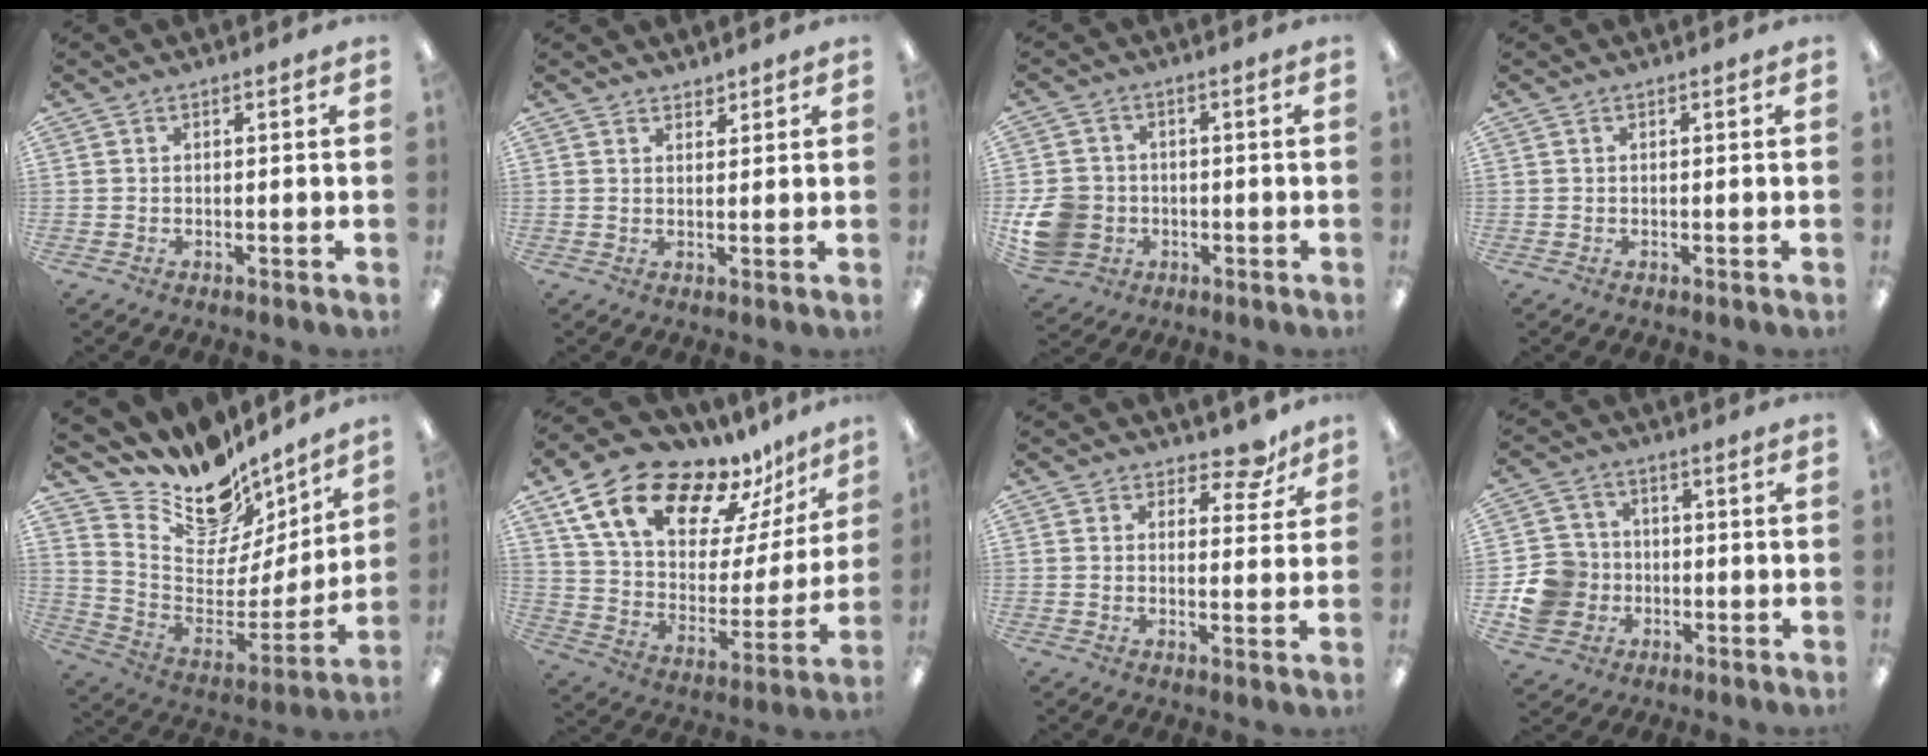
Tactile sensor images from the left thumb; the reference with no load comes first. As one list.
[{"total": 1.9, "force": [1.9, 0.5, -0.1], "torque": [0.009, -0.011, 0.034]}, {"total": 9.9, "force": [-2.0, 8.7, 4.2], "torque": [-0.106, 0.022, -0.030]}, {"total": 0.0}, {"total": 15.4, "force": [12.4, 7.8, 5.0], "torque": [-0.096, -0.114, 0.217]}, {"total": 19.8, "force": [14.7, 9.1, 9.6], "torque": [-0.169, -0.104, 0.260]}, {"total": 6.2, "force": [4.9, 3.0, 2.4], "torque": [-0.021, -0.032, 0.084]}, {"total": 10.4, "force": [-2.5, 9.7, 2.9], "torque": [-0.059, 0.025, -0.039]}]